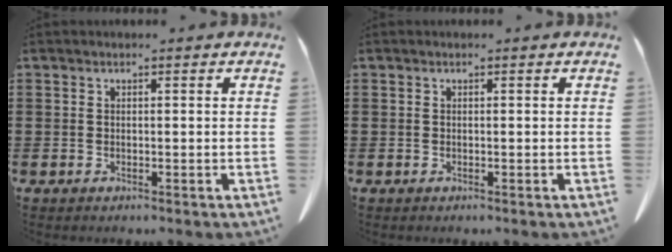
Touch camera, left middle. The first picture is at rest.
{"total": 0.0}